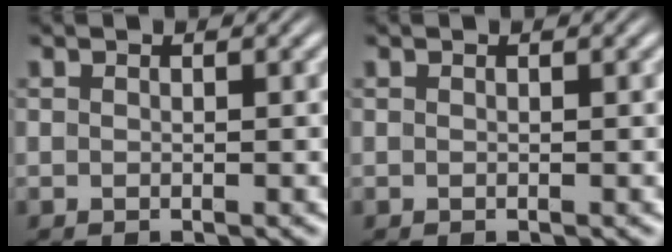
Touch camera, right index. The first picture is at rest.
{"total": 0.0}